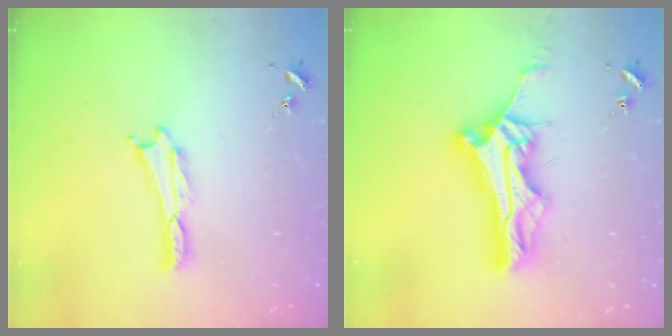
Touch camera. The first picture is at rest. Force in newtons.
{"total": 11.0, "press": 11.0, "slide": 0.8}